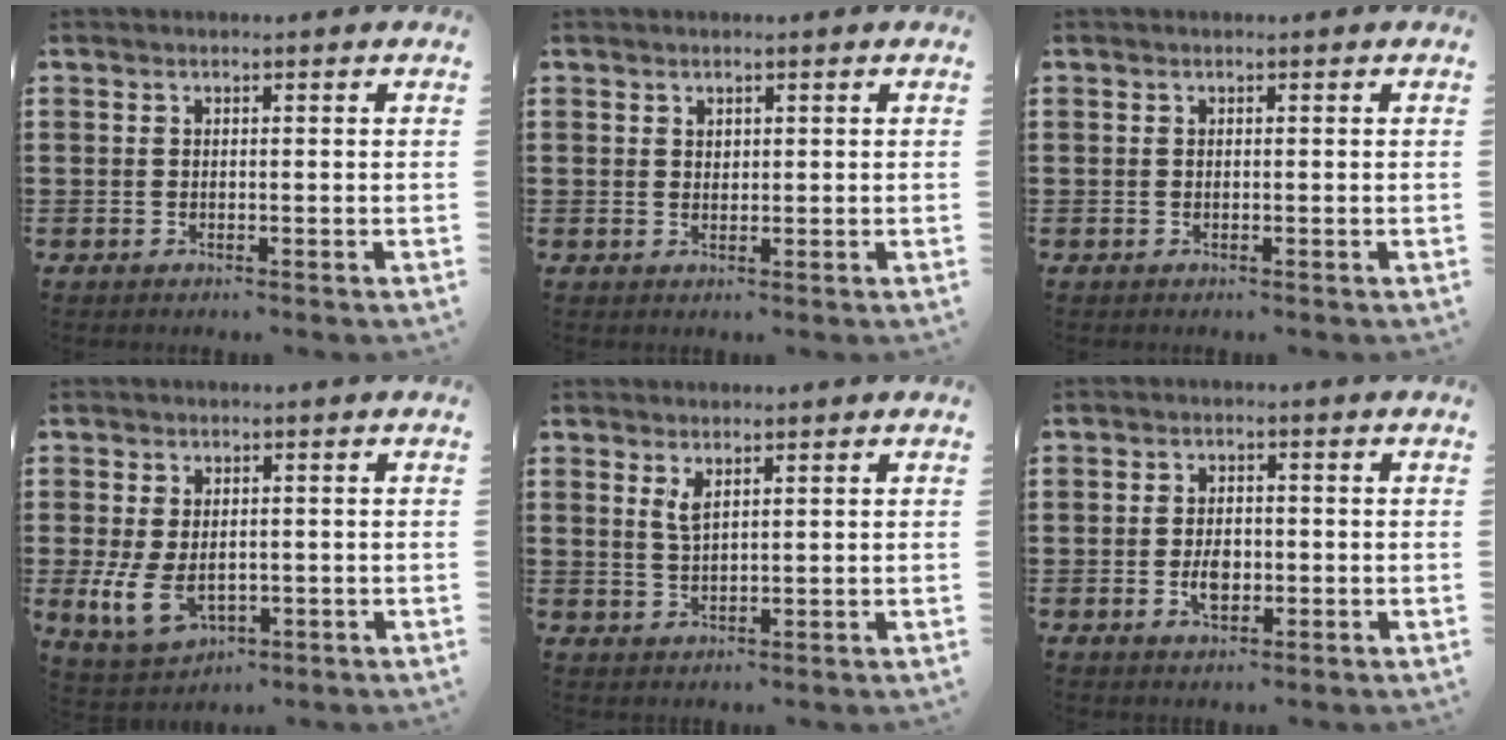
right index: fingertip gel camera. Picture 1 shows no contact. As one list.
[{"total": 1.1, "force": [0.8, 0.6, 0.2], "torque": [-0.004, 0.002, 0.016]}, {"total": 0.0}, {"total": 5.9, "force": [-0.7, 3.8, 4.4], "torque": [-0.109, -0.001, -0.017]}, {"total": 2.5, "force": [1.4, 0.8, 1.8], "torque": [-0.039, 0.003, 0.025]}, {"total": 3.7, "force": [-0.8, 2.2, 2.9], "torque": [-0.047, 0.000, -0.014]}]